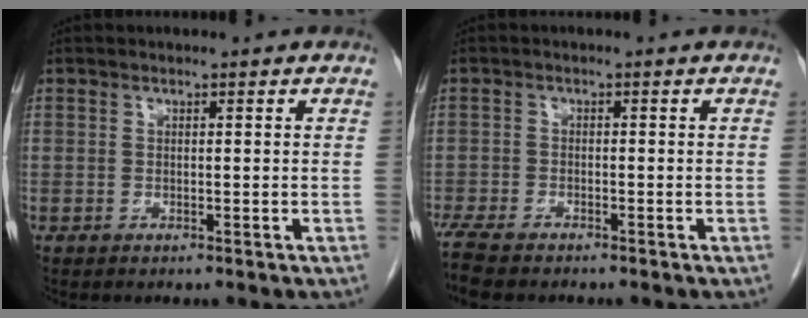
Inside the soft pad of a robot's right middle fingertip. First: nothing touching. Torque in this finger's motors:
{"motor_torque": [0.46, -0.33, 0.23, 0.09]}